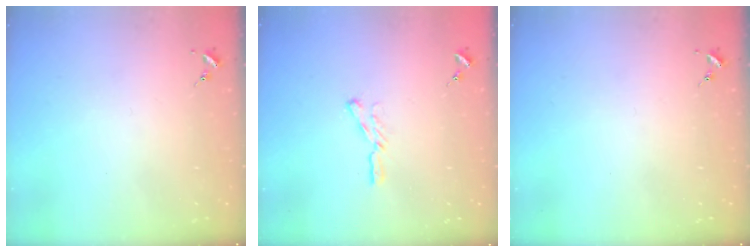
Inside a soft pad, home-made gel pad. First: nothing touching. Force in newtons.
{"total": 4.7, "press": 4.6, "slide": 0.6}
{"total": 0.0}